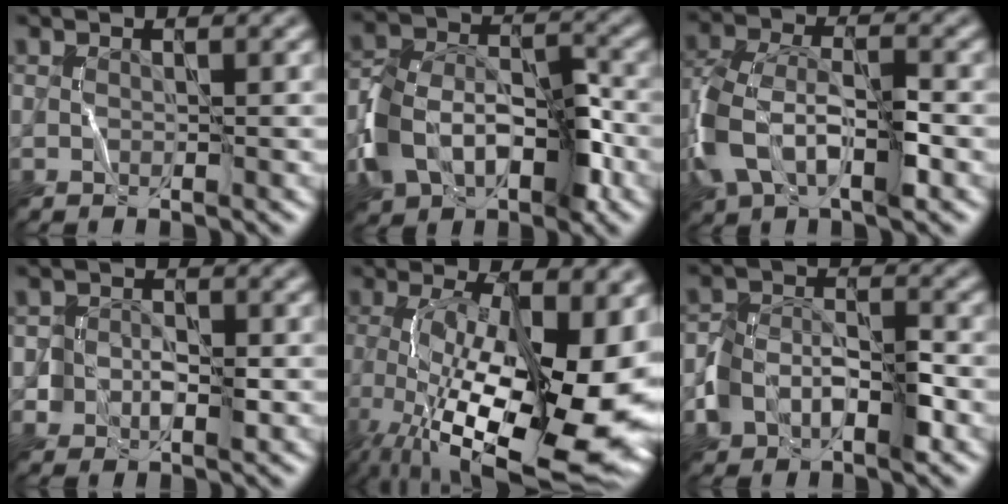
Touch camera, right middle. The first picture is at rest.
{"total": 7.1, "force": [-2.9, 4.9, 4.2], "torque": [-0.075, 0.007, -0.058]}
{"total": 7.2, "force": [-2.8, 4.0, 5.2], "torque": [-0.121, 0.005, -0.061]}
{"total": 2.0, "force": [-0.4, 1.7, 0.9], "torque": [-0.001, 0.002, -0.013]}
{"total": 16.3, "force": [-2.6, 6.7, 14.7], "torque": [-0.231, -0.023, -0.024]}
{"total": 4.1, "force": [-1.7, 2.8, 2.4], "torque": [-0.037, 0.007, -0.034]}